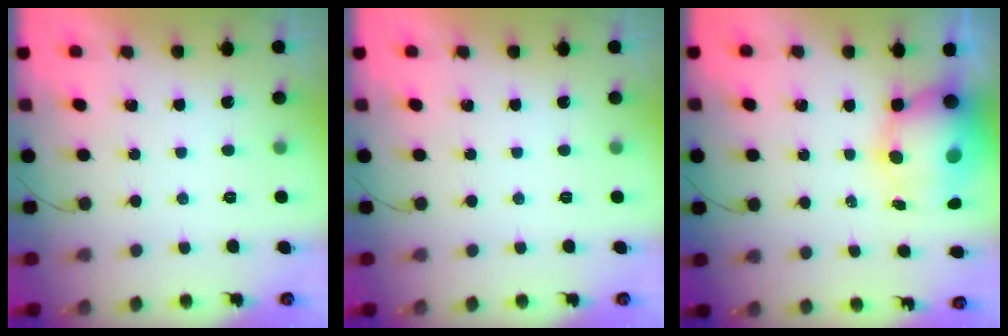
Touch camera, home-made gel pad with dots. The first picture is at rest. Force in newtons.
{"total": 0.0}
{"total": 10.8, "press": 10.4, "slide": 2.9}